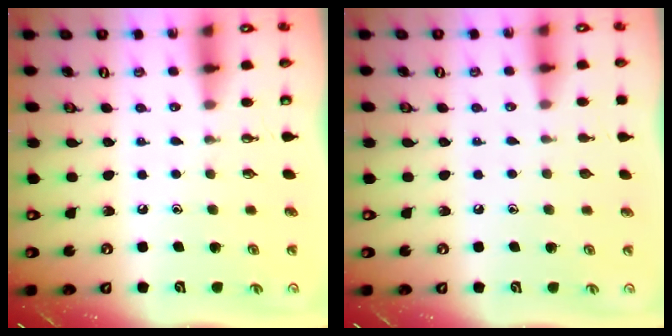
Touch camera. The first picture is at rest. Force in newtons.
{"total": 0.0}